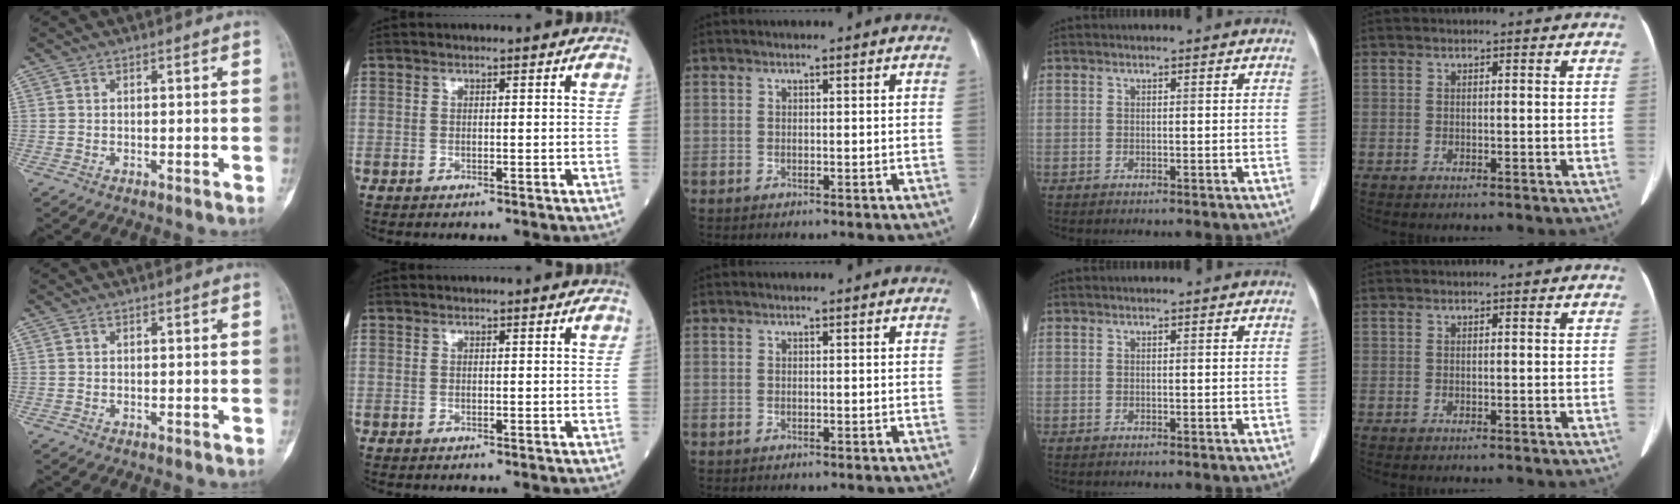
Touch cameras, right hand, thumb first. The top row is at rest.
{}